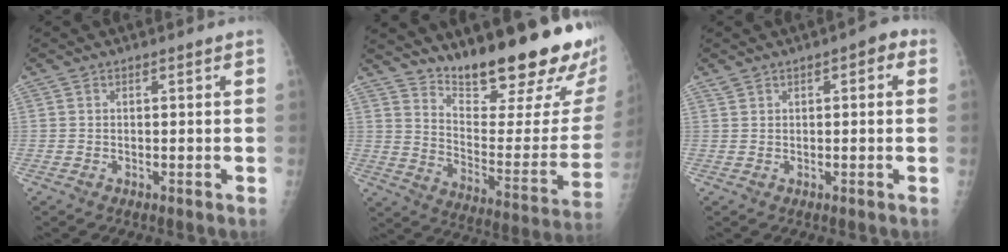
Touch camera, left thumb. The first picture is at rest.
{"total": 27.5, "force": [19.9, 6.6, 17.8], "torque": [-0.234, -0.124, 0.288]}
{"total": 3.8, "force": [1.7, 1.8, 2.9], "torque": [-0.030, 0.009, 0.021]}